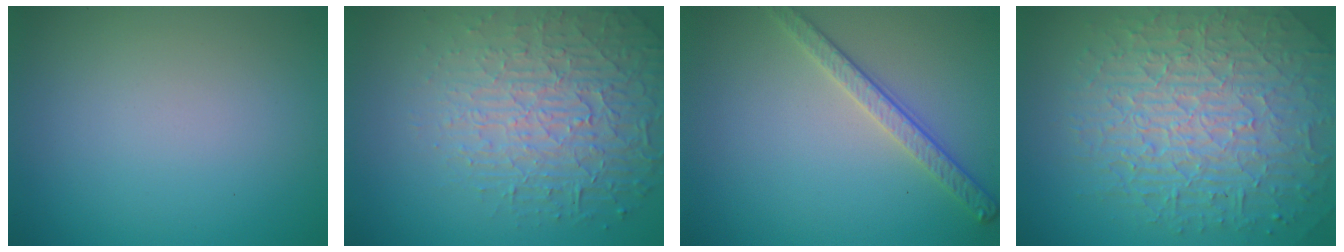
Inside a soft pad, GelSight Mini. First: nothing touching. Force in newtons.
{"total": 6.4, "press": 5.0, "slide": 4.0}
{"total": 2.8, "press": 2.6, "slide": 1.0}
{"total": 9.8, "press": 6.3, "slide": 7.5}